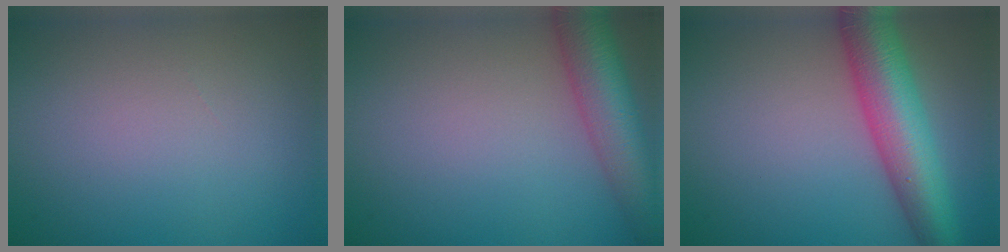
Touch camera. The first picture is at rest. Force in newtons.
{"total": 7.3, "press": 7.3, "slide": 0.4}
{"total": 8.6, "press": 8.6, "slide": 0.2}